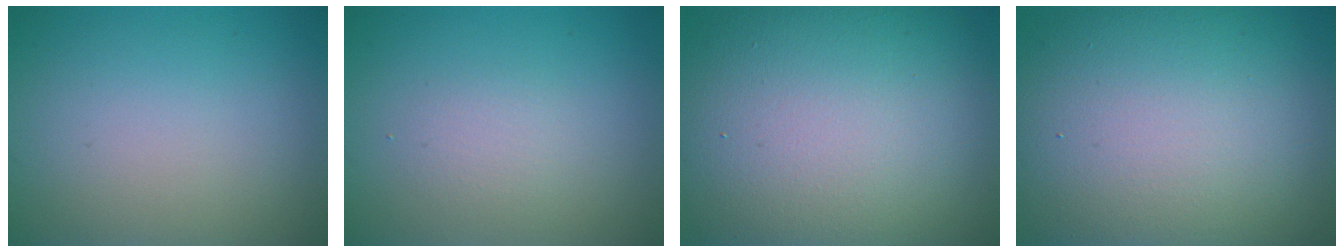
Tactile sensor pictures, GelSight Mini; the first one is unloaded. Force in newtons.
{"total": 1.4, "press": 1.4, "slide": 0.1}
{"total": 16.4, "press": 16.3, "slide": 1.4}
{"total": 16.4, "press": 16.4, "slide": 1.0}